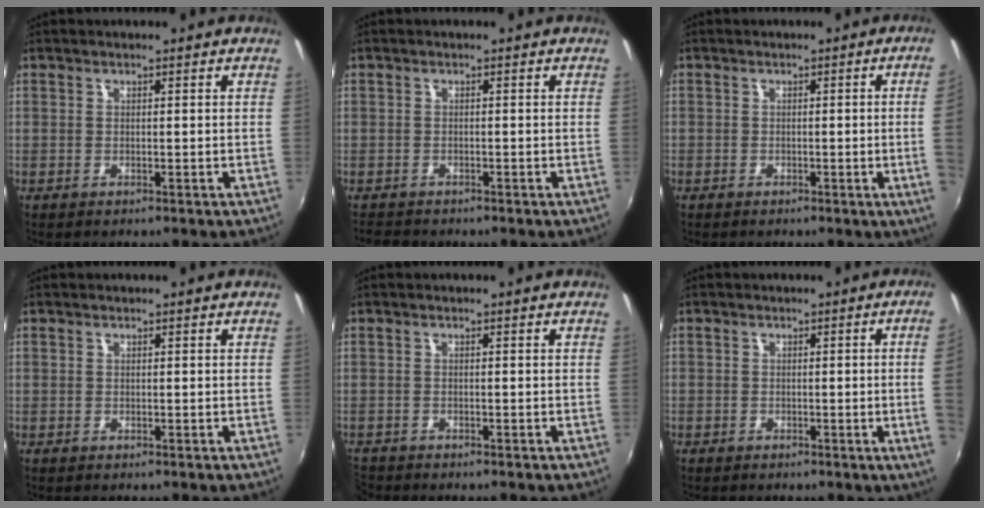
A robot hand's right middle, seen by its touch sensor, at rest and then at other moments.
{"total": 2.2, "force": [-1.9, 1.1, 0.1], "torque": [-0.009, -0.001, -0.037]}
{"total": 3.8, "force": [-0.1, -1.5, 3.5], "torque": [-0.053, -0.011, 0.002]}
{"total": 0.0}
{"total": 2.9, "force": [-2.7, 1.0, 0.3], "torque": [-0.019, -0.012, -0.055]}
{"total": 3.8, "force": [-0.3, -1.2, 3.6], "torque": [-0.058, -0.012, -0.002]}